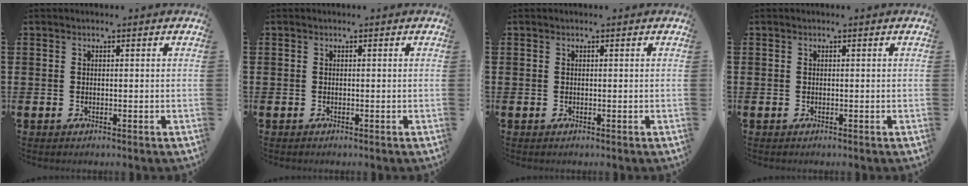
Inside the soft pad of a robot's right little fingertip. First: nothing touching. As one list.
[{"total": 0.0}, {"total": 0.0}, {"total": 0.0}]